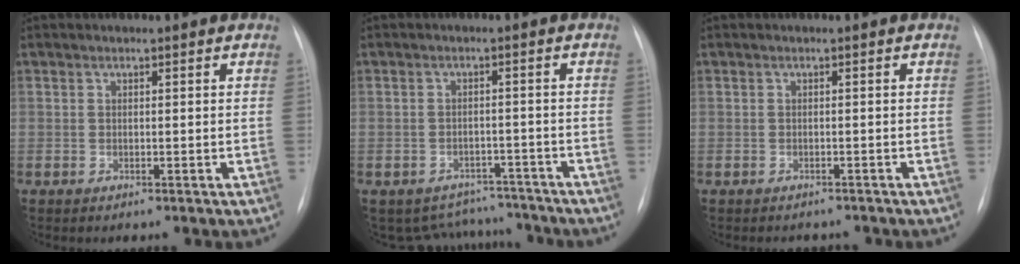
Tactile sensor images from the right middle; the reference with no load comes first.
{"total": 8.5, "force": [-7.8, 3.4, -0.4], "torque": [0.012, 0.028, -0.096]}
{"total": 3.2, "force": [-2.8, 1.3, 0.5], "torque": [-0.004, 0.002, -0.031]}